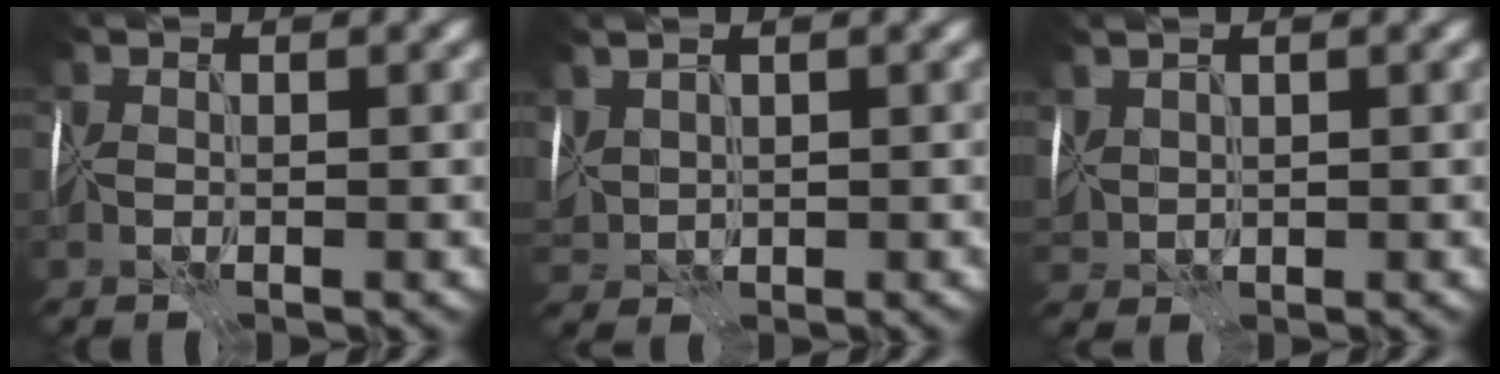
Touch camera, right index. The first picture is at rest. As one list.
[{"total": 2.8, "force": [1.4, 1.8, 1.6], "torque": [-0.048, 0.008, 0.037]}, {"total": 2.3, "force": [1.4, 1.5, 1.2], "torque": [-0.036, 0.009, 0.034]}]